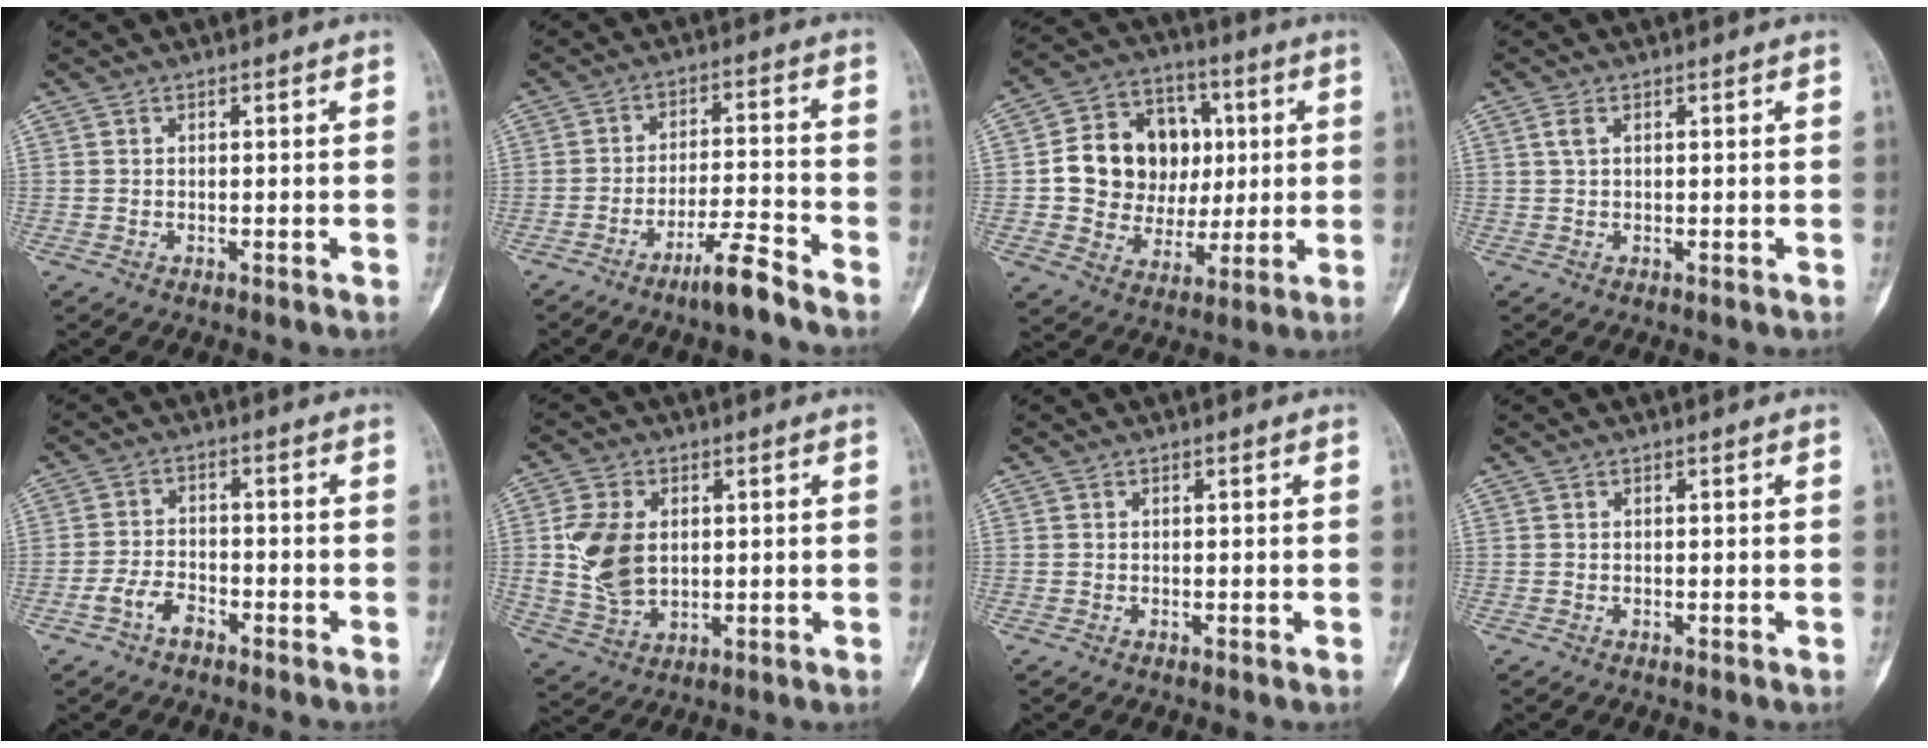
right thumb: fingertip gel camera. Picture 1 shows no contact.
{"total": 7.2, "force": [-5.6, 0.3, 4.6], "torque": [-0.082, 0.041, -0.102]}
{"total": 16.9, "force": [1.7, 14.3, 8.8], "torque": [-0.098, 0.022, 0.040]}
{"total": 1.5, "force": [0.6, 0.7, 1.2], "torque": [-0.032, 0.010, 0.014]}
{"total": 4.5, "force": [-2.8, 2.4, 2.5], "torque": [-0.050, 0.025, -0.053]}
{"total": 11.2, "force": [1.2, 7.7, 8.1], "torque": [-0.152, -0.005, 0.033]}
{"total": 0.0}
{"total": 0.0}